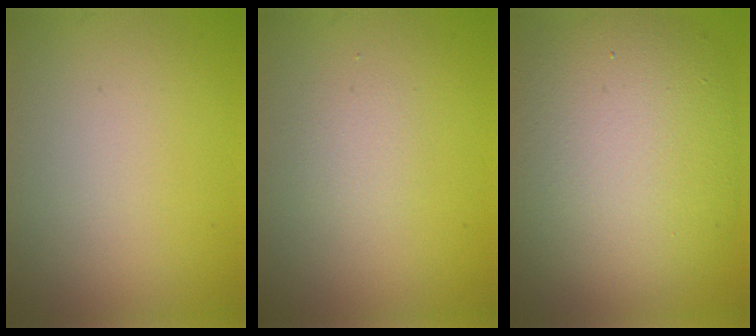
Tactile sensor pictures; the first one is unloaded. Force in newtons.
{"total": 1.2, "press": 1.2, "slide": 0.0}
{"total": 11.5, "press": 11.5, "slide": 1.0}